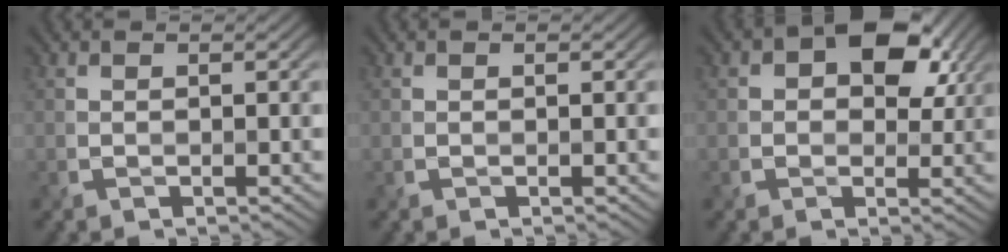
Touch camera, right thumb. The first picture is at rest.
{"total": 0.0}
{"total": 8.2, "force": [2.6, 5.6, 5.4], "torque": [-0.072, 0.000, 0.036]}